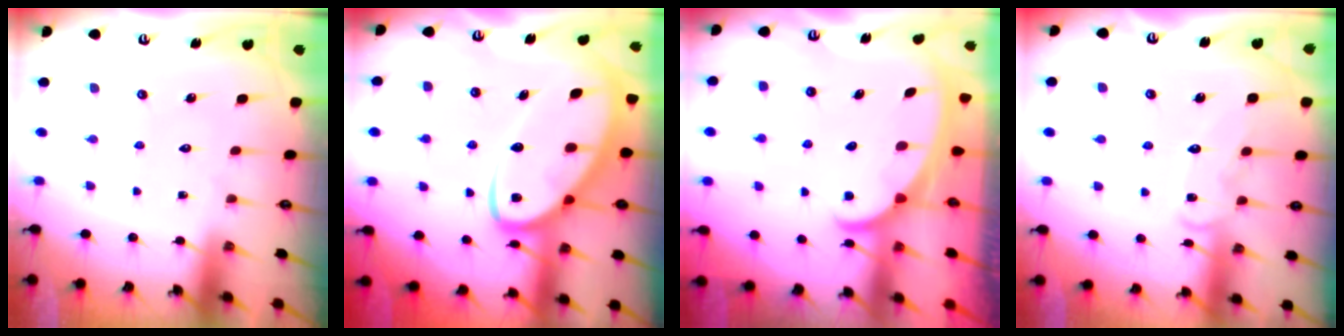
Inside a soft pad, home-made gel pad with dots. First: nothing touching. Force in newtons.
{"total": 14.2, "press": 14.1, "slide": 1.4}
{"total": 2.5, "press": 2.5, "slide": 0.3}
{"total": 8.3, "press": 8.3, "slide": 0.5}